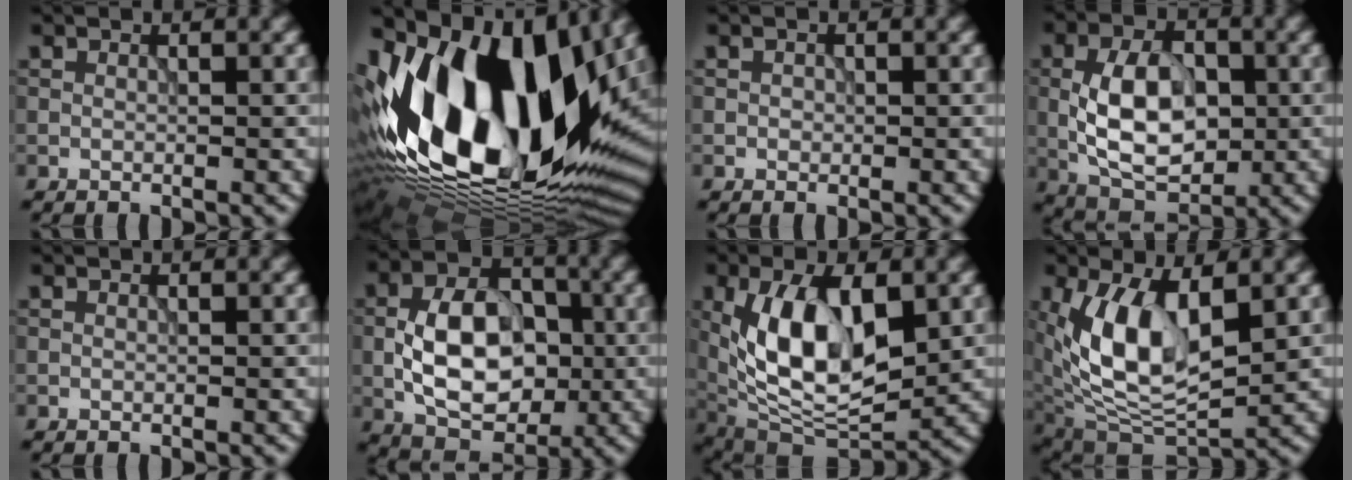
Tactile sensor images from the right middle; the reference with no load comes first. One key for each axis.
{"total": 19.5, "fx": 1.4, "fy": 11.1, "fz": 16.0, "tx": -0.299, "ty": 0.000, "tz": 0.008}
{"total": 0.5, "fx": -0.1, "fy": 0.5, "fz": 0.2, "tx": -0.004, "ty": -0.003, "tz": -0.003}
{"total": 7.8, "fx": -0.7, "fy": 4.5, "fz": 6.3, "tx": -0.119, "ty": 0.002, "tz": -0.019}
{"total": 0.0}
{"total": 8.4, "fx": -1.4, "fy": 5.3, "fz": 6.4, "tx": -0.113, "ty": 0.008, "tz": -0.028}
{"total": 10.4, "fx": 0.8, "fy": 5.1, "fz": 9.0, "tx": -0.165, "ty": -0.002, "tz": 0.011}
{"total": 9.3, "fx": 1.4, "fy": 4.8, "fz": 7.9, "tx": -0.159, "ty": -0.011, "tz": 0.024}